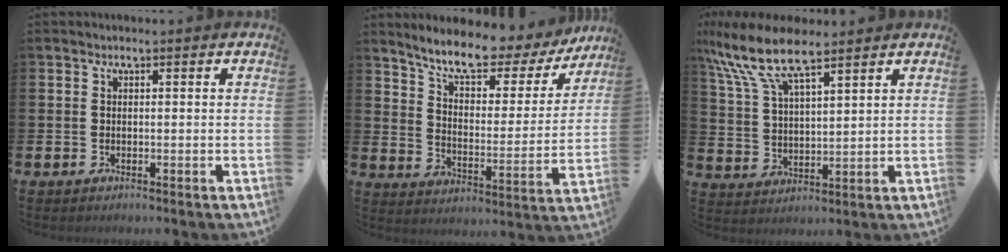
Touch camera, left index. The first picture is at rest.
{"total": 9.2, "force": [8.0, 2.1, 4.0], "torque": [-0.104, -0.052, 0.134]}
{"total": 10.1, "force": [7.8, 2.9, 5.6], "torque": [-0.137, -0.021, 0.140]}